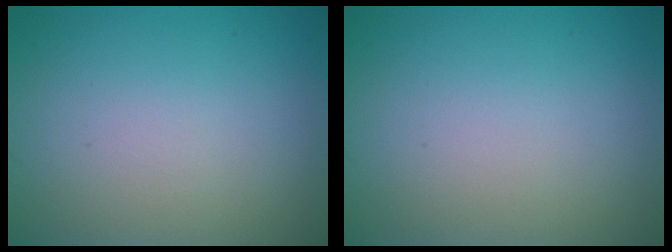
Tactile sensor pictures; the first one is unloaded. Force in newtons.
{"total": 0.0}